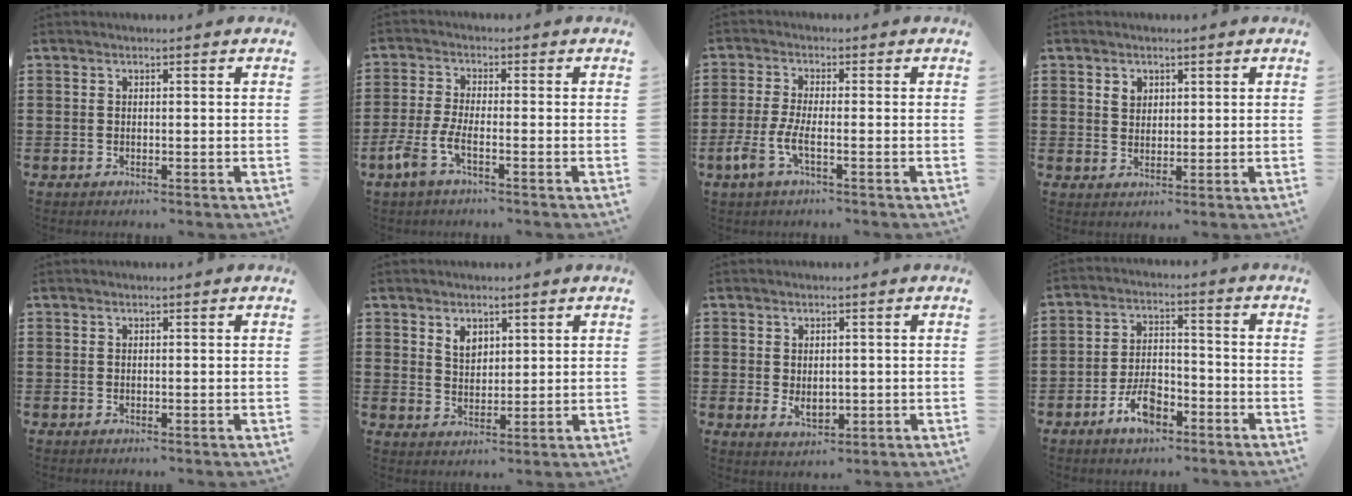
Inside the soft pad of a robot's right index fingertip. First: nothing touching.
{"total": 4.7, "force": [-2.6, 1.0, 3.8], "torque": [-0.100, -0.015, -0.054]}
{"total": 4.9, "force": [-2.1, 1.1, 4.4], "torque": [-0.109, -0.016, -0.045]}
{"total": 2.2, "force": [1.1, 1.7, 0.7], "torque": [-0.020, 0.008, 0.021]}
{"total": 0.0}
{"total": 3.3, "force": [2.0, 2.1, 1.5], "torque": [-0.037, 0.007, 0.037]}
{"total": 2.9, "force": [0.1, 1.7, 2.3], "torque": [-0.037, -0.001, 0.002]}
{"total": 6.6, "force": [-4.0, 3.1, 4.2], "torque": [-0.086, 0.010, -0.077]}